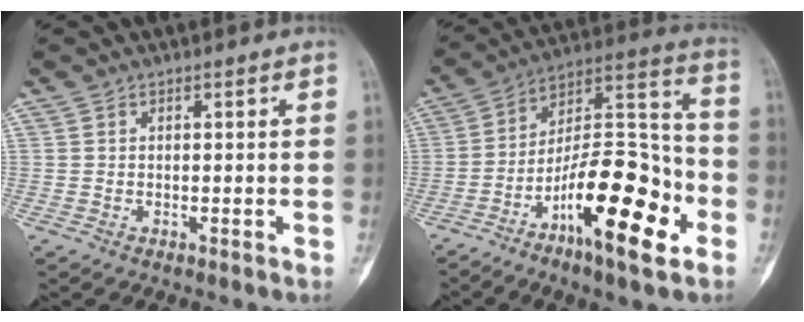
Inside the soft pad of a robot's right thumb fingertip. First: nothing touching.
{"total": 21.9, "force": [-9.4, 7.2, 18.4], "torque": [-0.286, 0.064, -0.154]}